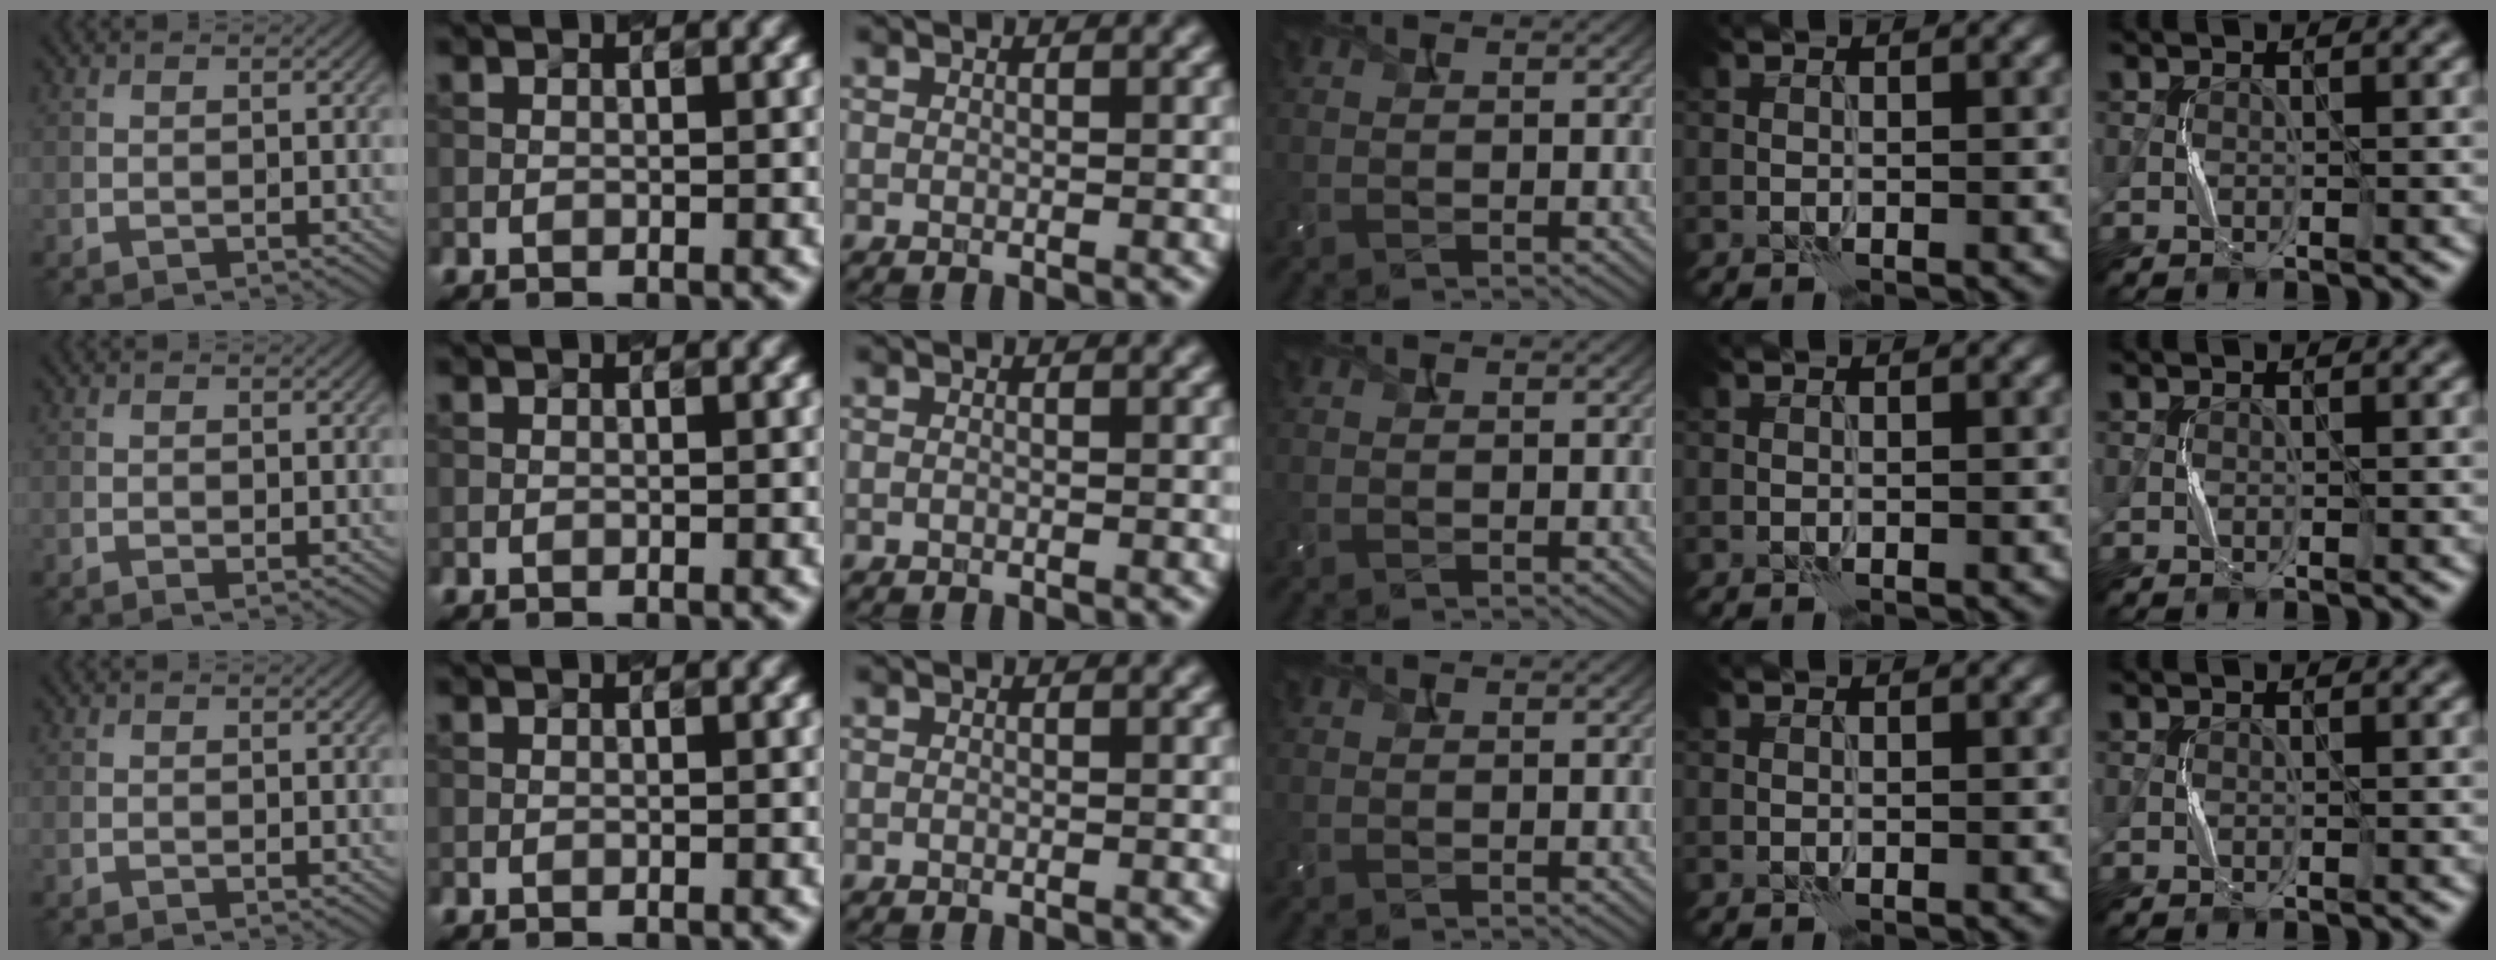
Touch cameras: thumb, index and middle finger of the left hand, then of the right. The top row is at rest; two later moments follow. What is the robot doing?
{"motion": "squeeze", "object": "bubble wrap"}